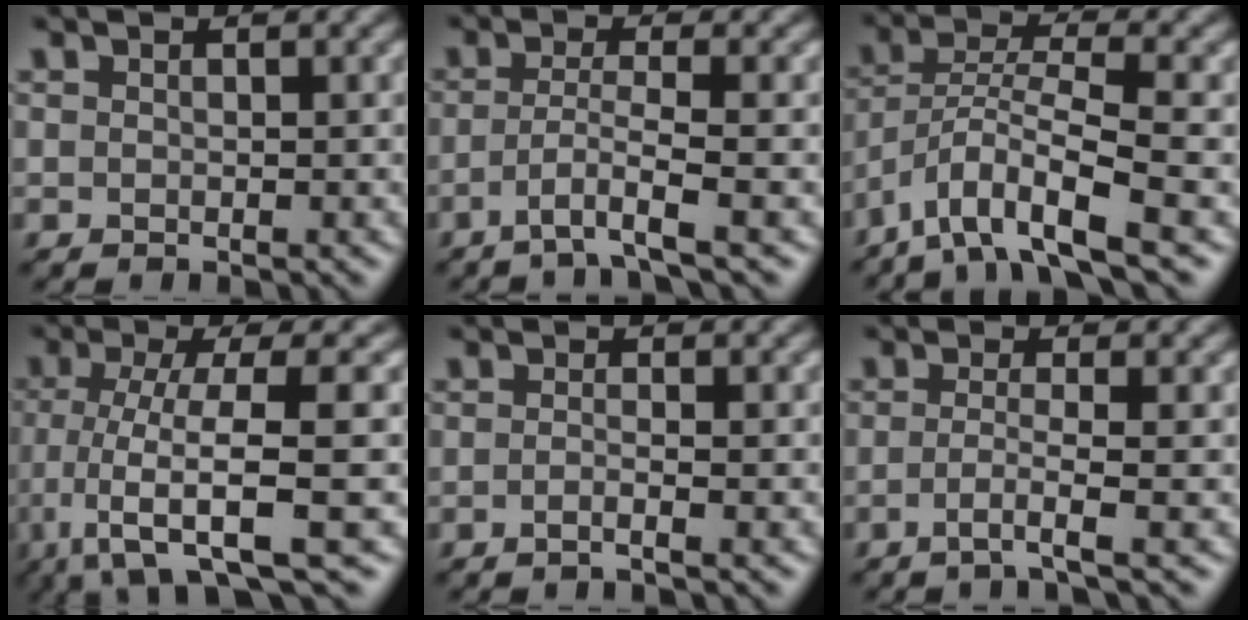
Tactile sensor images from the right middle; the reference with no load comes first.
{"total": 3.0, "force": [-1.4, 0.2, 2.6], "torque": [-0.047, -0.001, -0.040]}
{"total": 6.6, "force": [-4.0, 1.4, 5.0], "torque": [-0.095, 0.004, -0.081]}
{"total": 9.2, "force": [-2.9, 2.1, 8.5], "torque": [-0.138, 0.003, -0.059]}
{"total": 1.1, "force": [-0.6, 0.2, 0.9], "torque": [-0.011, -0.005, -0.018]}
{"total": 2.2, "force": [-0.9, 0.3, 2.0], "torque": [-0.030, -0.002, -0.032]}